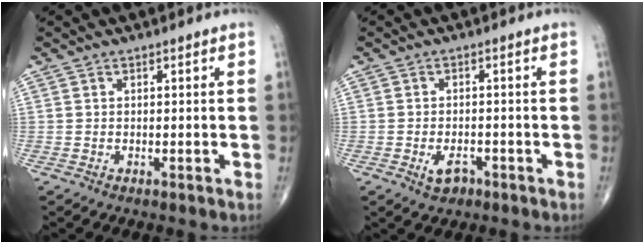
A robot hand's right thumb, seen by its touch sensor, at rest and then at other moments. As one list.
[{"total": 3.2, "force": [-1.5, 1.9, 2.0], "torque": [-0.031, 0.005, -0.022]}]